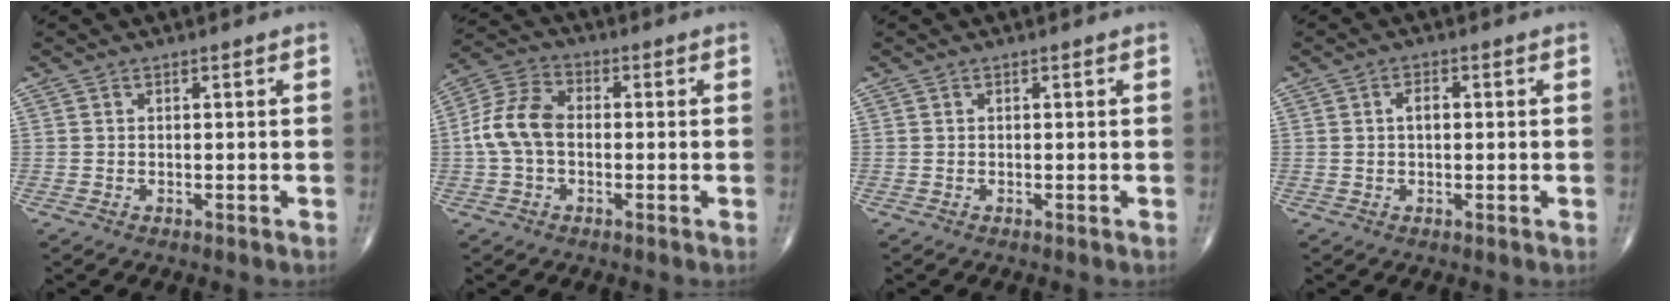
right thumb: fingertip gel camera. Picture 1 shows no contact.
{"total": 9.1, "force": [-0.7, 6.1, 6.8], "torque": [-0.137, 0.028, -0.023]}
{"total": 0.0}
{"total": 2.2, "force": [0.1, 1.2, 1.8], "torque": [-0.029, 0.007, -0.001]}